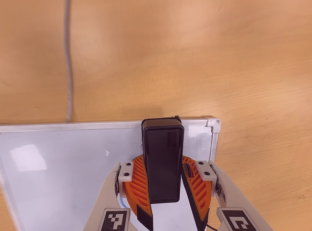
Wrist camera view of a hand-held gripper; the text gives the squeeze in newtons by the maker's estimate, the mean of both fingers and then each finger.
{"total": 11.6, "left": 13.3, "right": 9.9}